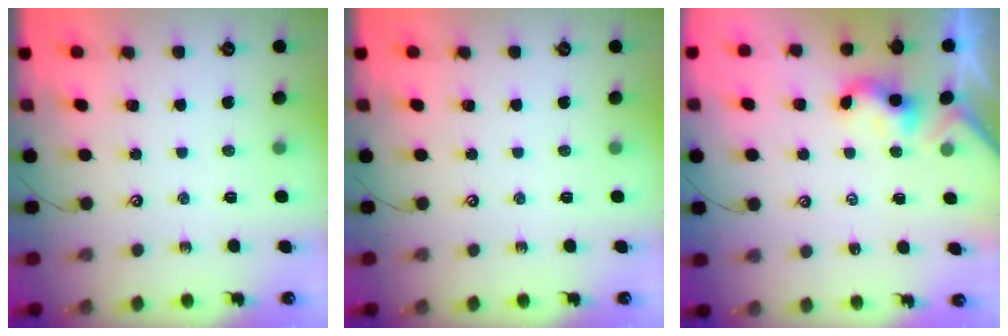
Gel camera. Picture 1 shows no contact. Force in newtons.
{"total": 0.0}
{"total": 2.2, "press": 2.2, "slide": 0.2}